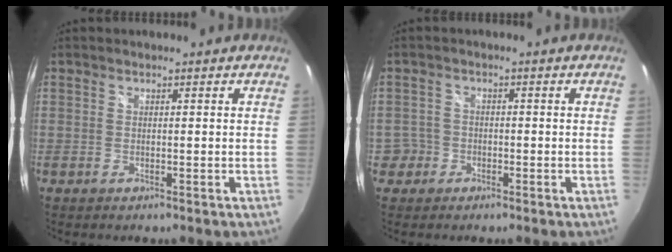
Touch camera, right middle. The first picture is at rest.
{"total": 3.6, "force": [-1.6, 3.2, 0.2], "torque": [-0.005, 0.016, -0.029]}